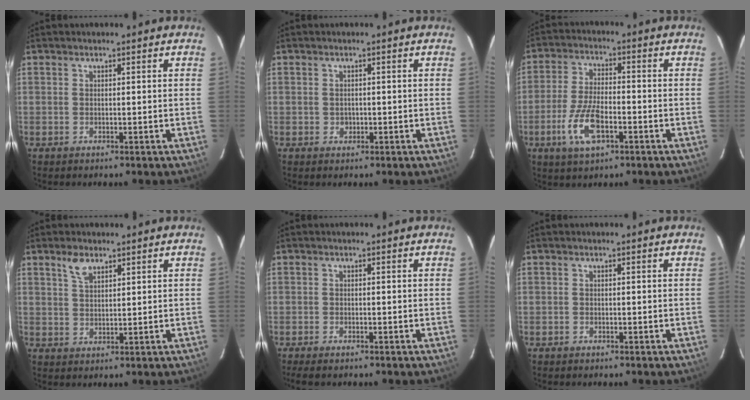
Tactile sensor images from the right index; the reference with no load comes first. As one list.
[{"total": 1.2, "force": [-0.2, 1.2, 0.3], "torque": [-0.001, 0.002, 0.000]}, {"total": 9.6, "force": [-3.9, 3.8, 7.9], "torque": [-0.171, -0.005, -0.073]}, {"total": 3.5, "force": [2.4, 1.7, 2.0], "torque": [-0.037, 0.005, 0.046]}, {"total": 3.2, "force": [-2.6, 0.7, 1.6], "torque": [-0.040, -0.014, -0.046]}, {"total": 0.6, "force": [-0.5, 0.3, -0.1], "torque": [-0.001, 0.002, -0.010]}]